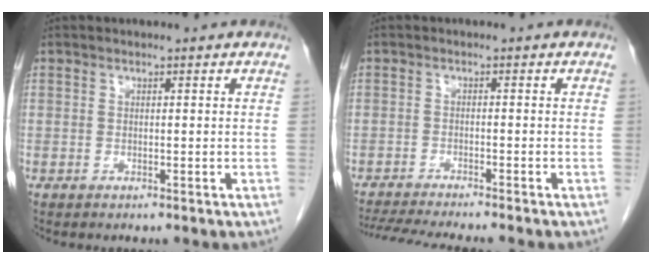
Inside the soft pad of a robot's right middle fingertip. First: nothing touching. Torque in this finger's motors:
{"motor_torque": [0.51, -0.49, 0.08, 0.03]}